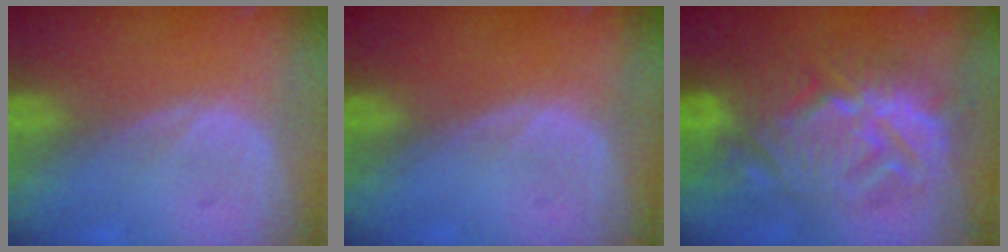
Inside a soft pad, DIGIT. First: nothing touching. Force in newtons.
{"total": 0.0}
{"total": 12.0, "press": 11.9, "slide": 1.0}